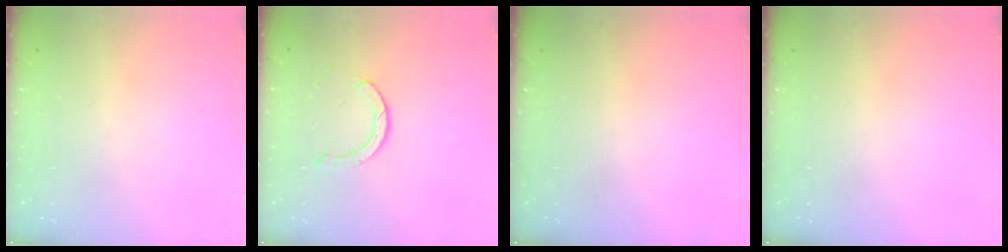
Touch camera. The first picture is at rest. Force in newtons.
{"total": 2.2, "press": 2.2, "slide": 0.2}
{"total": 0.0}
{"total": 0.0}